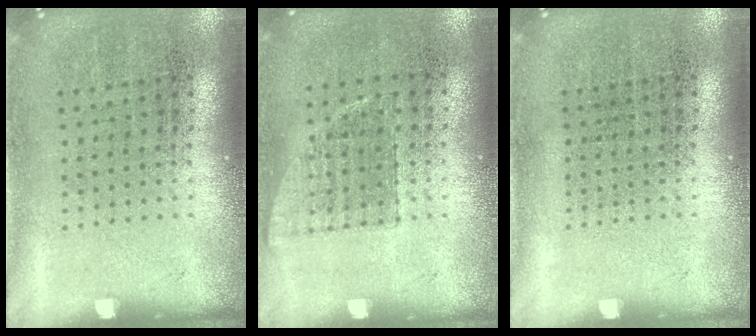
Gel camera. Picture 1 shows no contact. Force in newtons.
{"total": 0.7, "press": 0.6, "slide": 0.3}
{"total": 0.0}